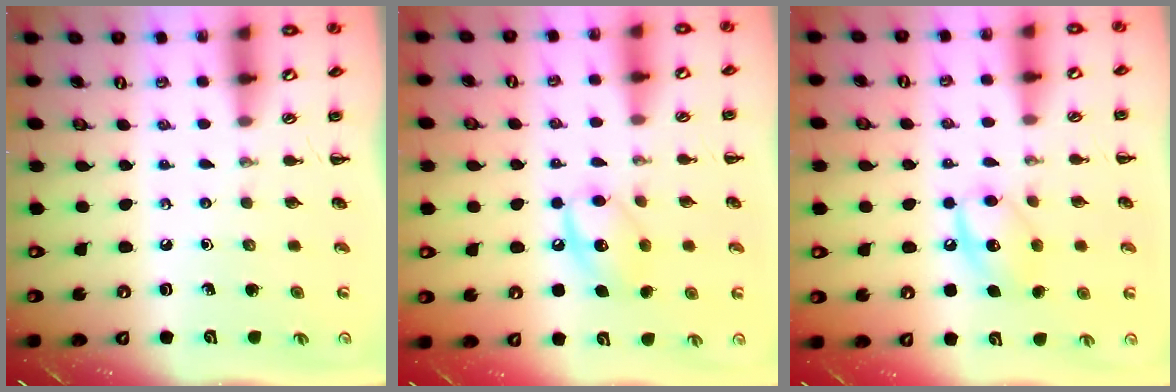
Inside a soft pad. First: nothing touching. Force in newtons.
{"total": 10.4, "press": 10.4, "slide": 1.2}
{"total": 10.4, "press": 10.4, "slide": 1.2}